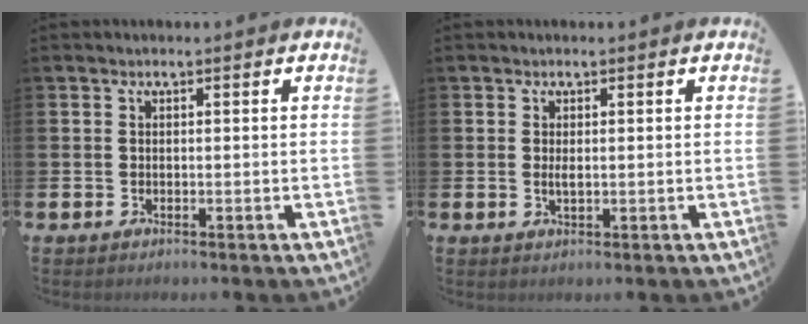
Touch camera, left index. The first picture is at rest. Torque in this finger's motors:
{"motor_torque": [0.32, 0.05, 0.01, 0.07]}